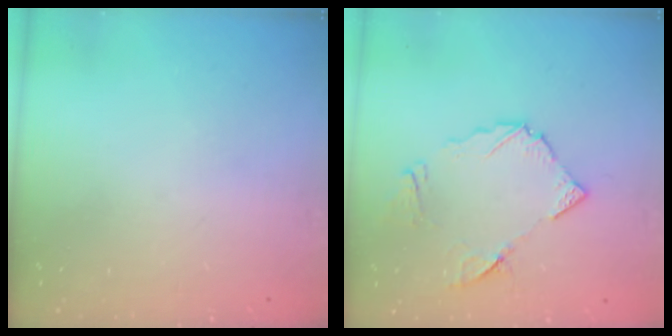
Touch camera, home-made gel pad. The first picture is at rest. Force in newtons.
{"total": 9.6, "press": 9.5, "slide": 1.0}